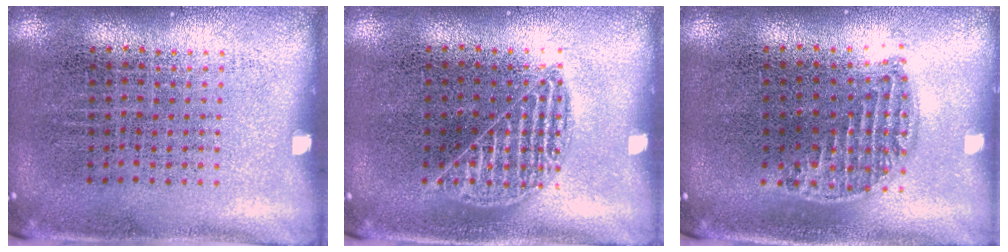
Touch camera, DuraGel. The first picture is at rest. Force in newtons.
{"total": 1.5, "press": 1.5, "slide": 0.3}
{"total": 1.2, "press": 1.1, "slide": 0.5}